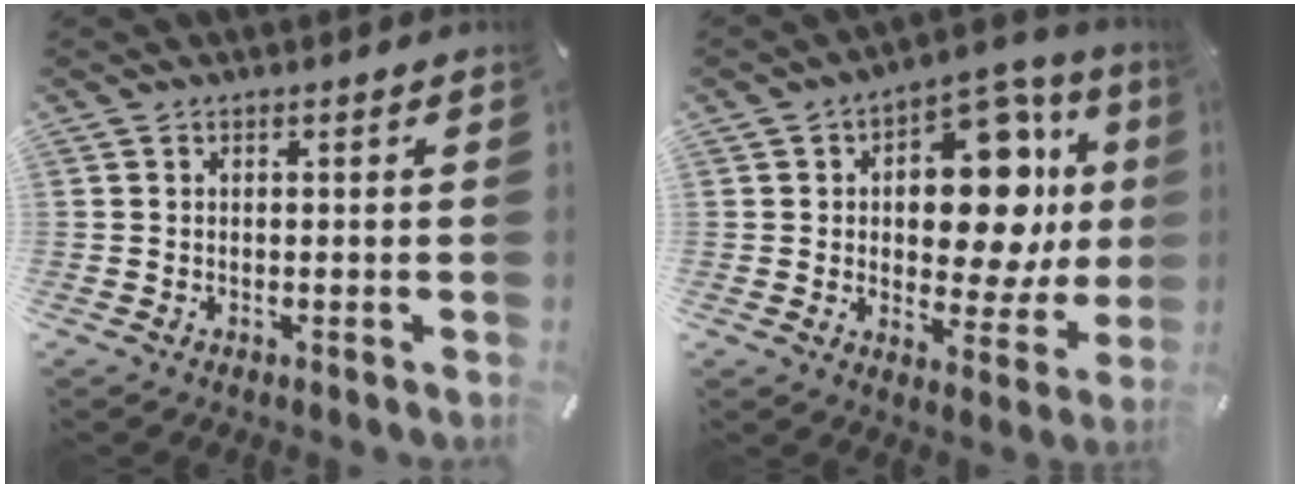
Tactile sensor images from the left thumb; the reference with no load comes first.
{"total": 18.8, "force": [4.5, 10.9, 14.6], "torque": [-0.182, -0.032, 0.072]}